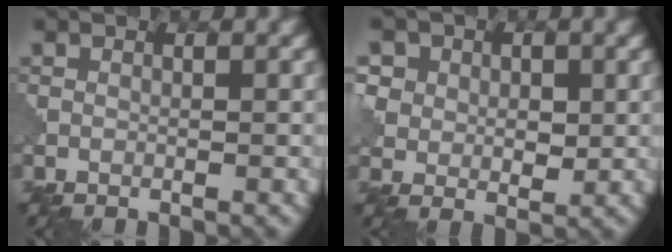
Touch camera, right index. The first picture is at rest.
{"total": 3.3, "force": [1.2, 2.8, 1.2], "torque": [-0.037, -0.001, 0.025]}